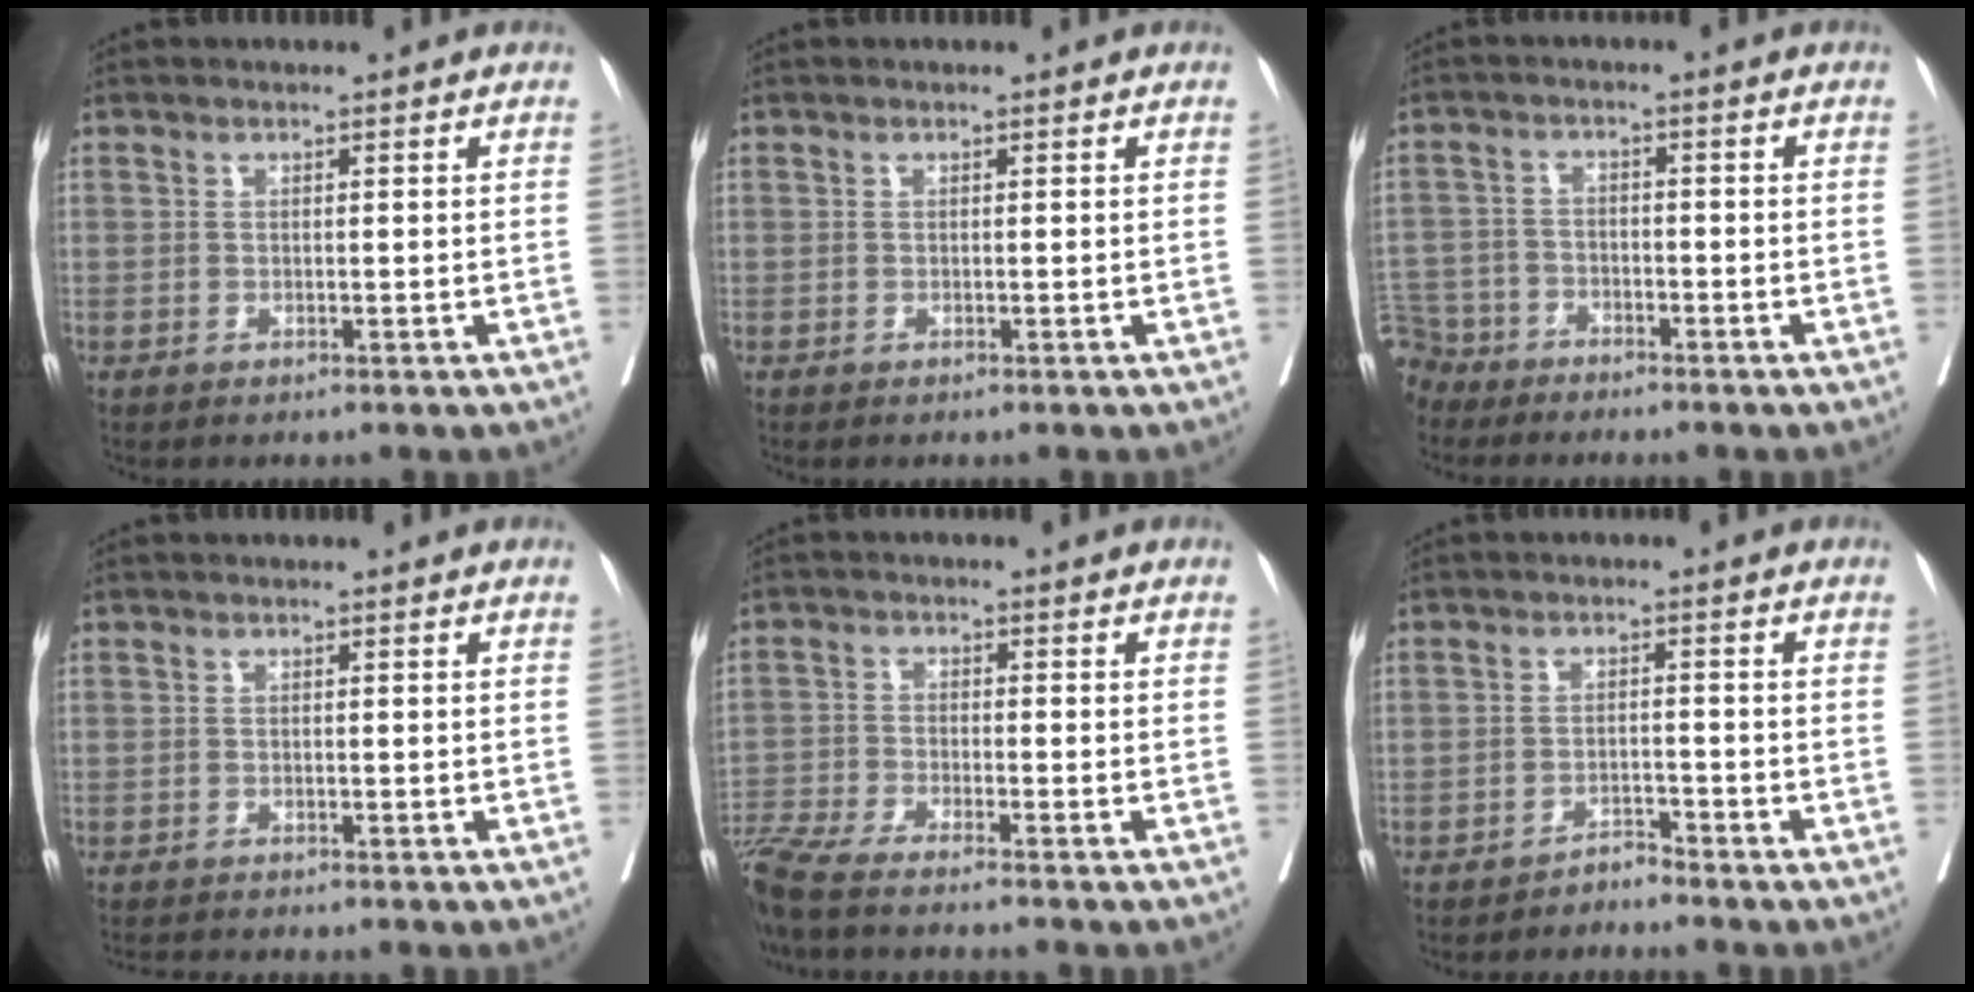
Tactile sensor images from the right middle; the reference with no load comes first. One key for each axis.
{"total": 0.0}
{"total": 7.2, "fx": -6.2, "fy": 3.6, "fz": -0.1, "tx": -0.006, "ty": 0.001, "tz": -0.121}
{"total": 2.0, "fx": -1.9, "fy": -0.4, "fz": 0.3, "tx": -0.004, "ty": -0.008, "tz": -0.034}
{"total": 8.3, "fx": -6.7, "fy": -1.3, "fz": 4.7, "tx": -0.065, "ty": -0.035, "tz": -0.113}
{"total": 2.1, "fx": -2.0, "fy": -0.4, "fz": -0.2, "tx": 0.012, "ty": -0.006, "tz": -0.034}